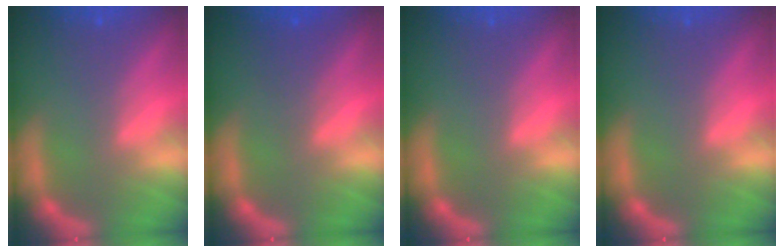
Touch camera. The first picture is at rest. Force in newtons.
{"total": 1.9}
{"total": 0.0}
{"total": 0.0}